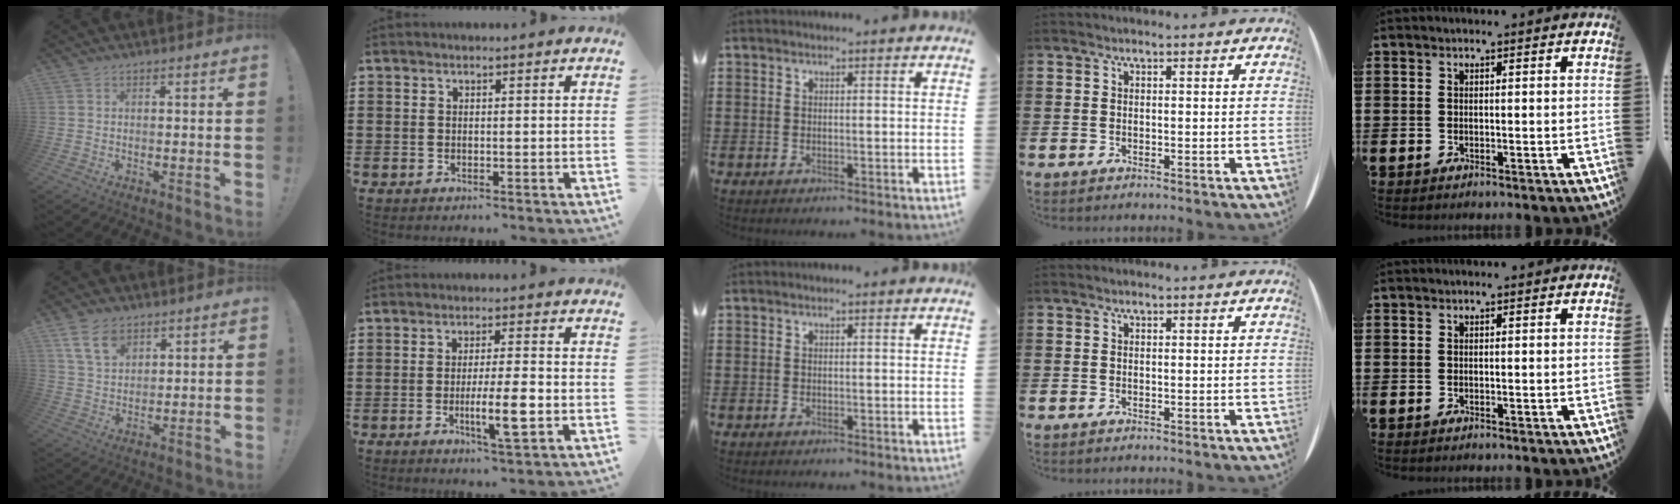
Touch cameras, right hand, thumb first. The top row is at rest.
{"thumb": {"total": 9.7, "force": [5.6, 6.1, 4.9], "torque": [-0.082, -0.017, 0.110]}, "index": {"total": 7.4, "force": [-2.0, 0.9, 7.1], "torque": [-0.128, -0.013, -0.037]}}